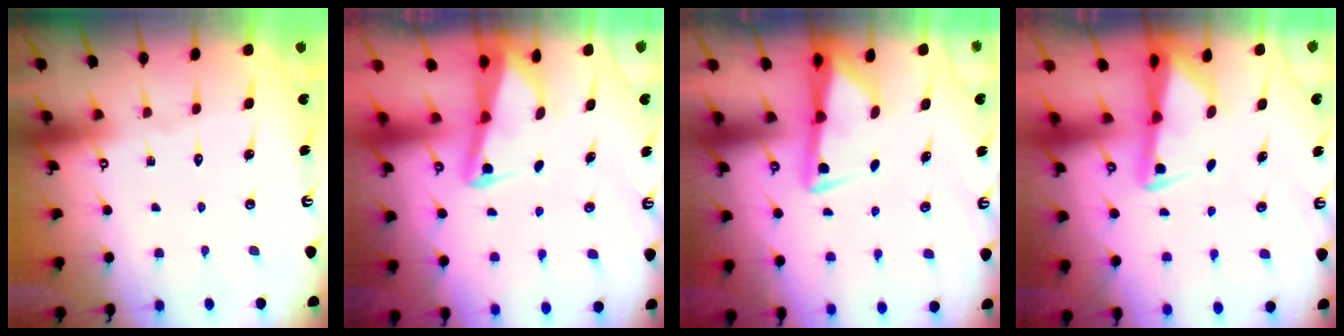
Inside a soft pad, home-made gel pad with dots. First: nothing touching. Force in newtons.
{"total": 2.5, "press": 2.4, "slide": 0.6}
{"total": 3.0, "press": 3.0, "slide": 0.6}
{"total": 2.4, "press": 2.3, "slide": 0.4}